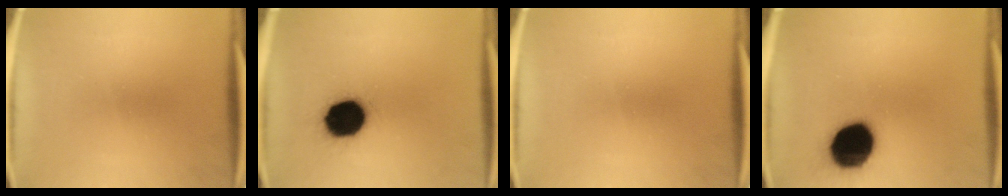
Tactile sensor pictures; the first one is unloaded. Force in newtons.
{"total": 16.7}
{"total": 0.0}
{"total": 18.7}